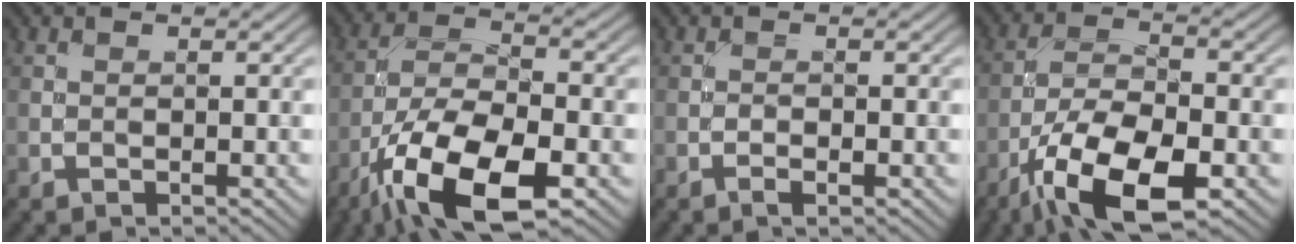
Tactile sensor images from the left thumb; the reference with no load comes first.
{"total": 14.1, "force": [-7.7, 5.3, 10.5], "torque": [-0.212, -0.016, -0.152]}
{"total": 1.1, "force": [-0.6, 0.2, 0.8], "torque": [-0.016, 0.001, -0.014]}
{"total": 12.3, "force": [-6.8, 4.7, 9.2], "torque": [-0.175, -0.008, -0.135]}